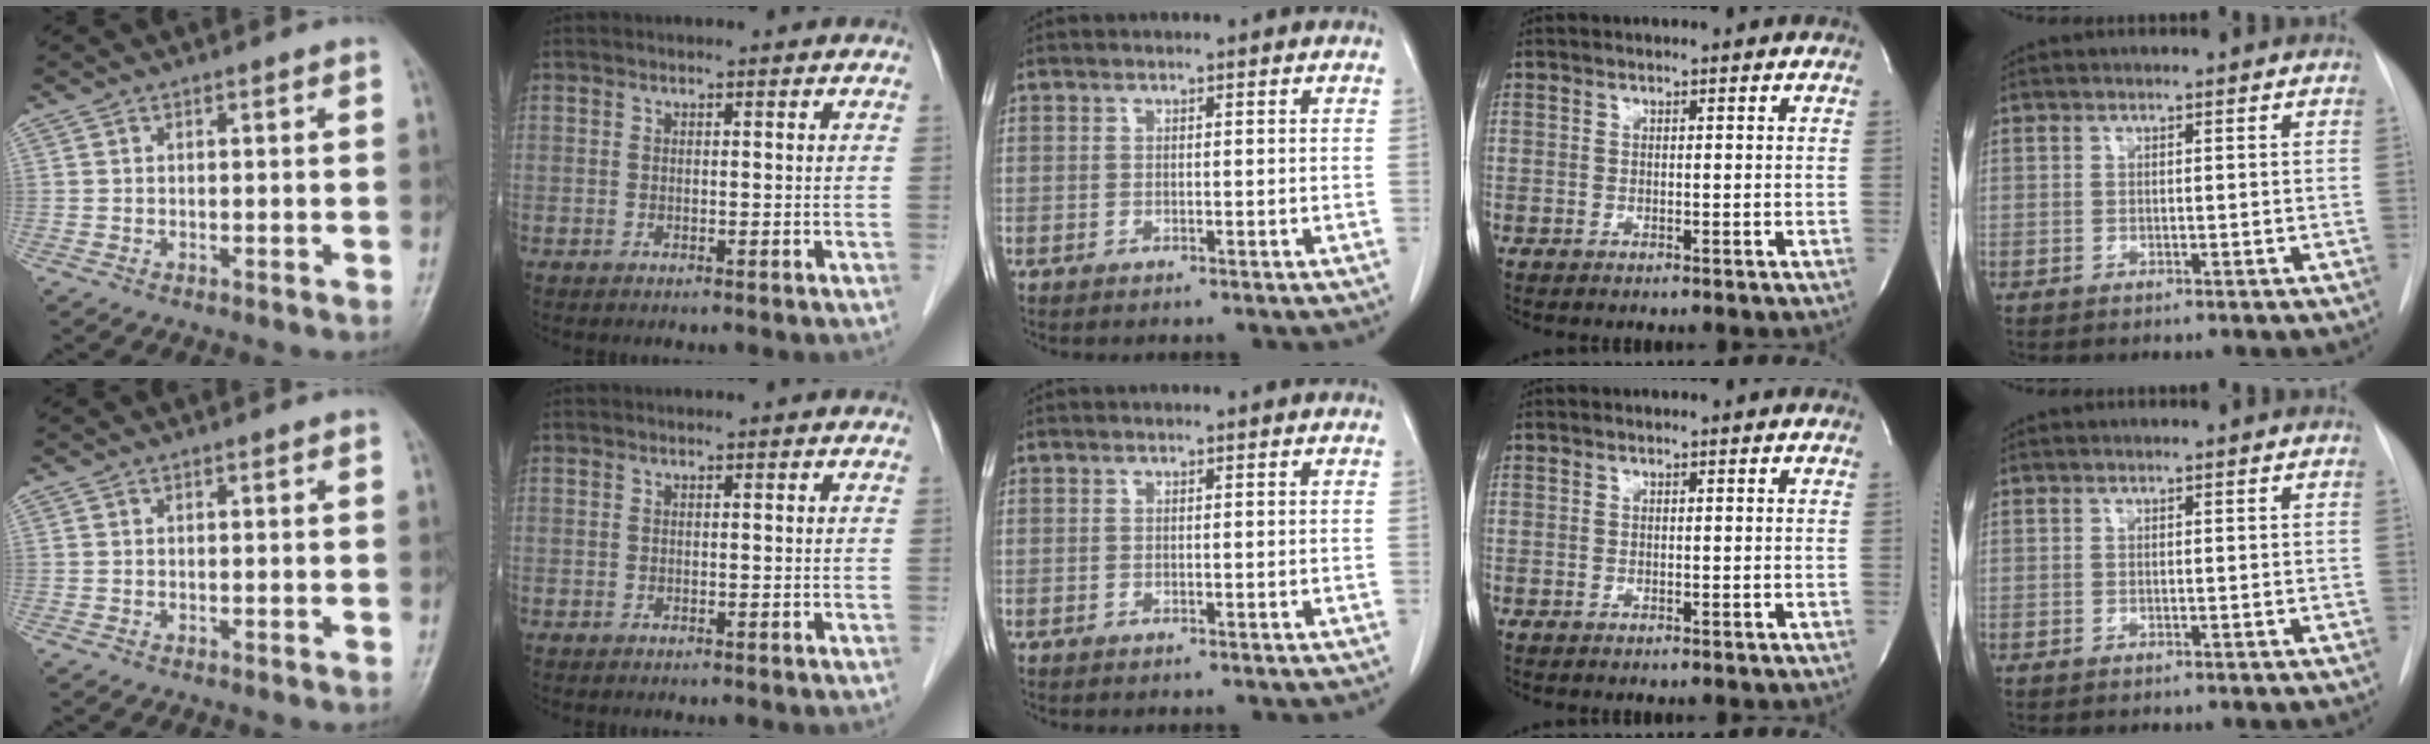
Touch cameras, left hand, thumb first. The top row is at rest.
{}